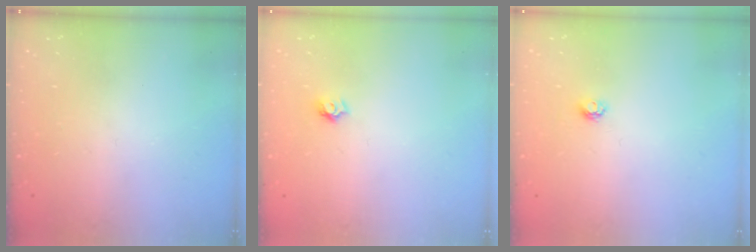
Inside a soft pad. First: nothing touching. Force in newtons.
{"total": 4.2, "press": 4.2, "slide": 0.4}
{"total": 3.8, "press": 3.8, "slide": 0.5}